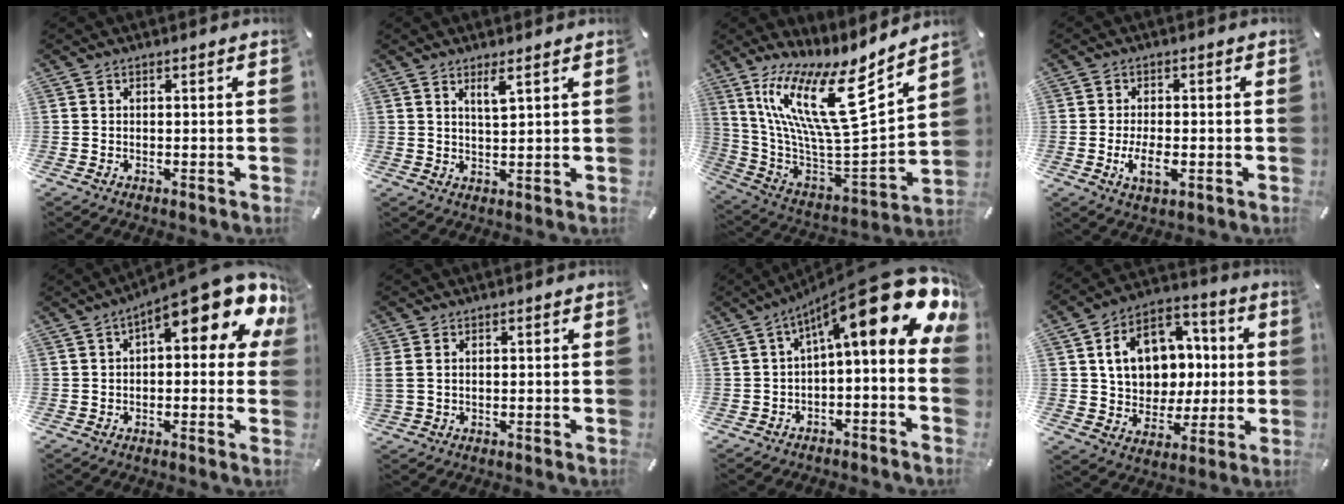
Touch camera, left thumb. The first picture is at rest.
{"total": 3.2, "force": [2.1, 0.5, 2.4], "torque": [-0.044, -0.003, 0.034]}
{"total": 20.4, "force": [11.8, 5.1, 15.8], "torque": [-0.300, -0.101, 0.191]}
{"total": 5.9, "force": [-1.8, 3.0, 4.8], "torque": [-0.104, 0.002, -0.035]}
{"total": 14.7, "force": [7.5, 5.0, 11.6], "torque": [-0.165, -0.054, 0.123]}
{"total": 1.5, "force": [0.3, 1.1, 1.0], "torque": [-0.028, 0.000, 0.004]}
{"total": 20.2, "force": [9.0, 5.1, 17.3], "torque": [-0.251, -0.073, 0.151]}
{"total": 14.3, "force": [1.8, 12.2, 7.3], "torque": [-0.116, 0.003, 0.043]}